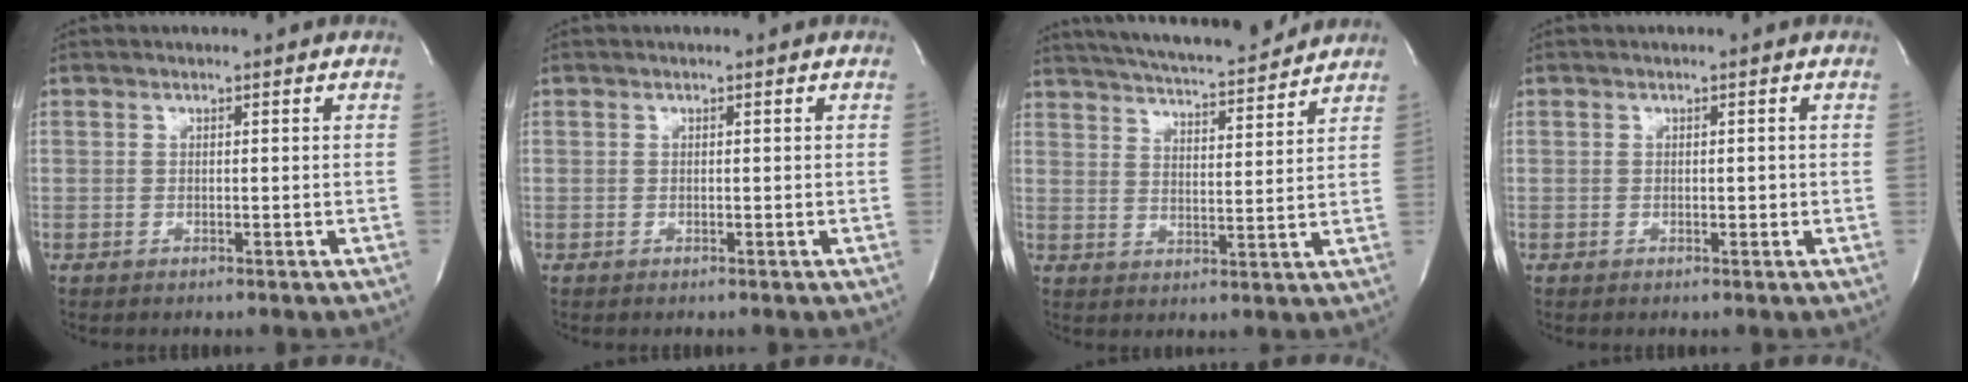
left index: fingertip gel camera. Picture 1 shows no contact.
{"total": 0.0}
{"total": 15.1, "force": [13.8, 1.5, 5.8], "torque": [-0.102, 0.005, 0.204]}
{"total": 0.6, "force": [-0.1, 0.2, 0.5], "torque": [-0.006, -0.001, -0.003]}